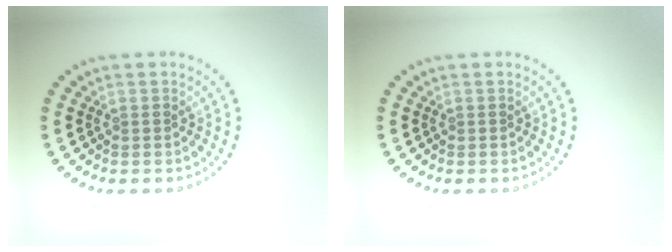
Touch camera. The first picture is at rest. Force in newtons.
{"total": 0.0}